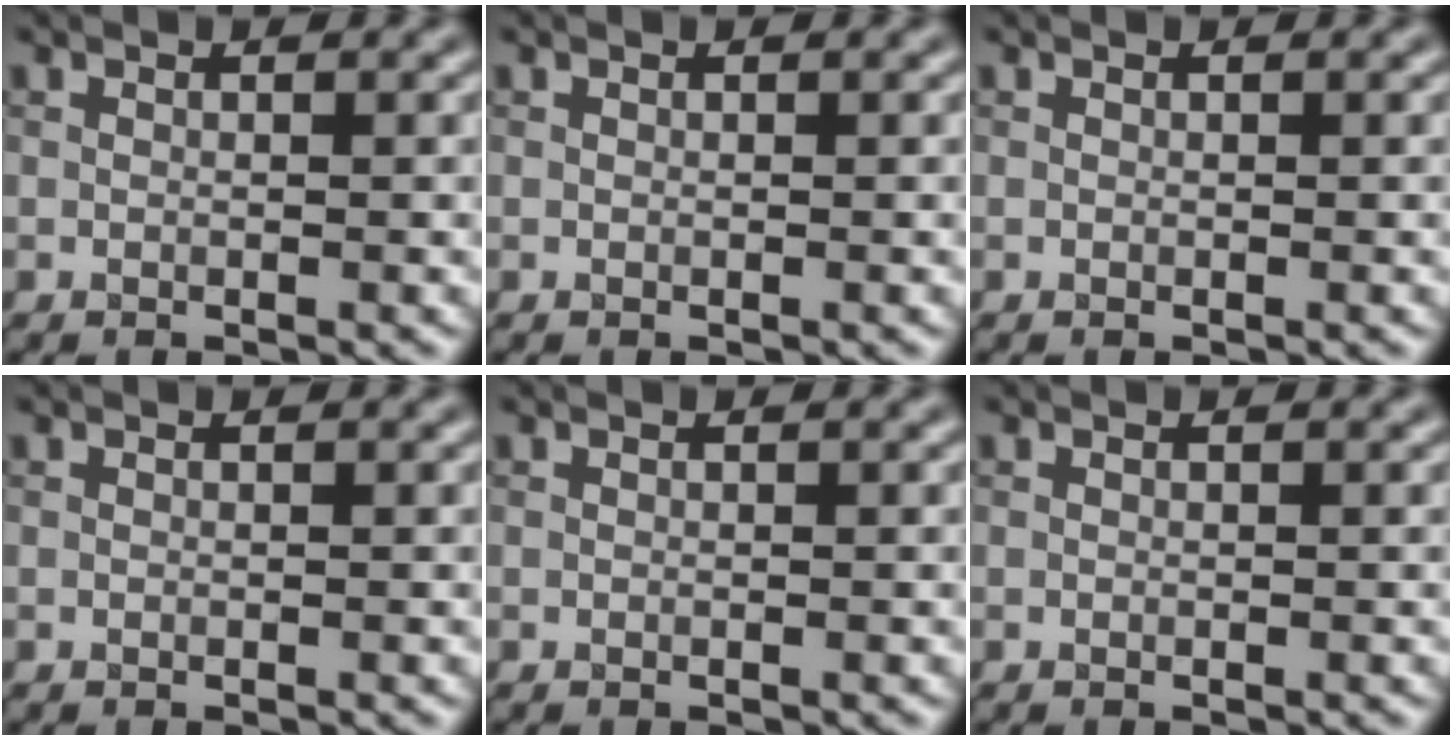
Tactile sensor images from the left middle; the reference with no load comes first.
{"total": 0.0}
{"total": 0.0}
{"total": 0.0}
{"total": 0.0}
{"total": 0.0}